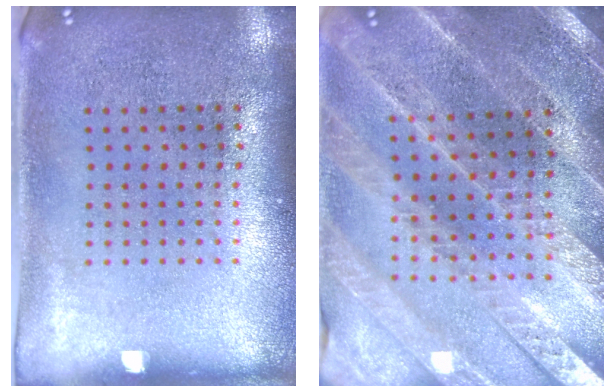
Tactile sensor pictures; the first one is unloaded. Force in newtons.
{"total": 2.8, "press": 2.7, "slide": 0.4}